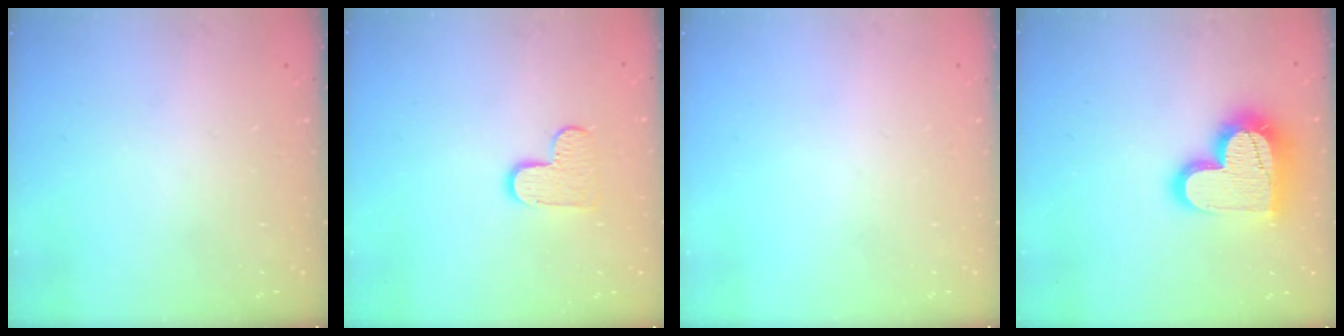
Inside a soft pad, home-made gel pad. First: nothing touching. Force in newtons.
{"total": 7.7, "press": 7.6, "slide": 0.3}
{"total": 0.0}
{"total": 19.2, "press": 19.1, "slide": 1.6}